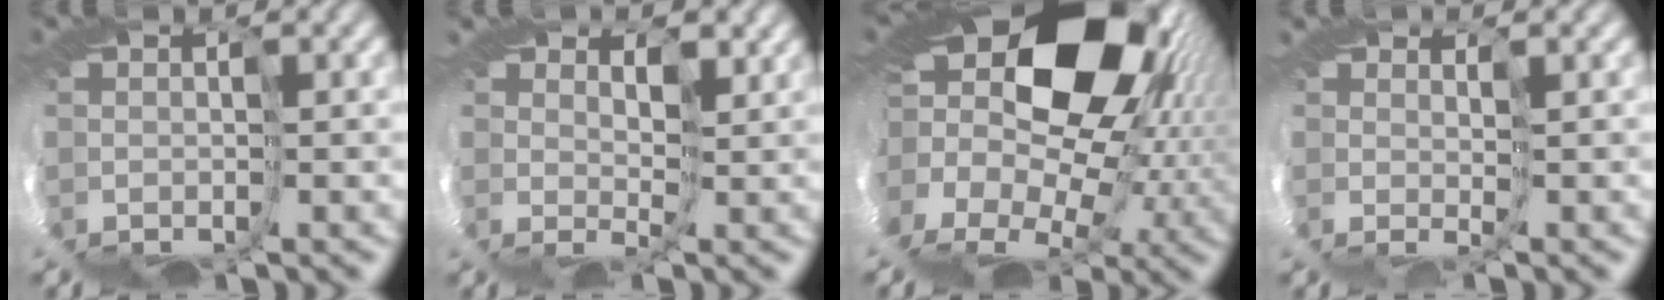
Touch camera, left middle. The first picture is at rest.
{"total": 4.1, "force": [3.6, 0.9, 1.7], "torque": [-0.002, 0.017, 0.045]}
{"total": 15.7, "force": [5.8, 10.0, 10.6], "torque": [-0.191, -0.011, 0.086]}
{"total": 2.2, "force": [2.0, -0.7, 0.3], "torque": [0.000, -0.002, 0.029]}